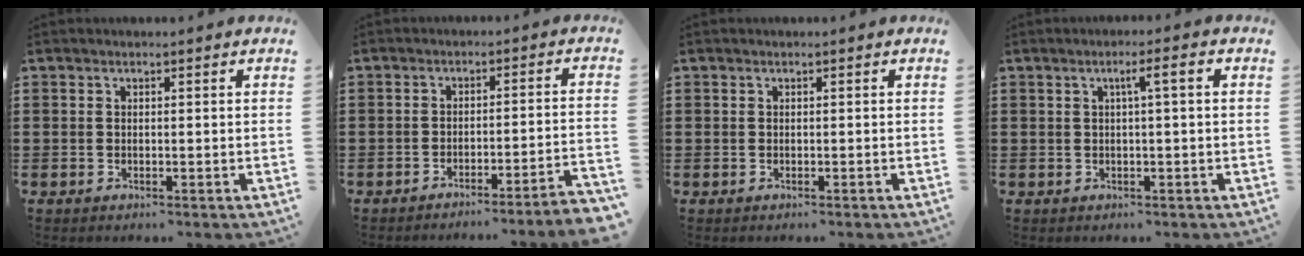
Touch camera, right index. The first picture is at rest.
{"total": 3.5, "force": [-3.2, -0.8, 1.4], "torque": [-0.024, -0.012, -0.067]}
{"total": 0.0}
{"total": 2.7, "force": [0.3, -0.1, 2.7], "torque": [-0.047, -0.001, 0.001]}